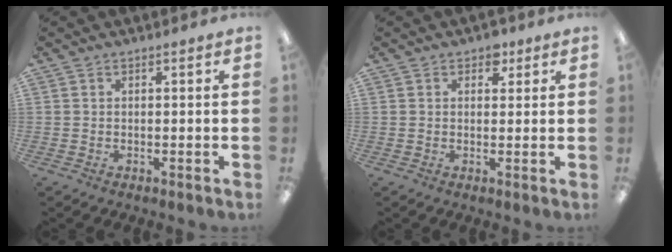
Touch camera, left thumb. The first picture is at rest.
{"total": 2.9, "force": [1.5, 2.1, 1.3], "torque": [-0.005, -0.005, 0.021]}